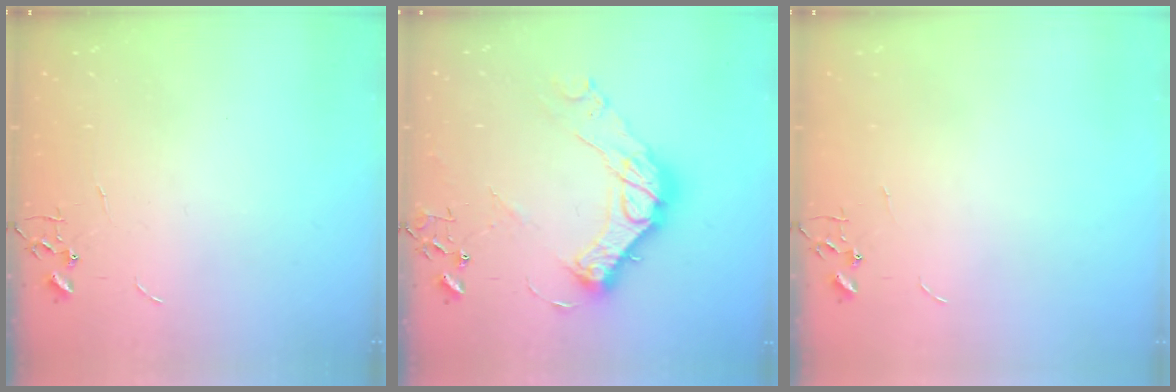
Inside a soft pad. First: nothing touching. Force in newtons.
{"total": 17.5, "press": 17.4, "slide": 1.4}
{"total": 0.0}